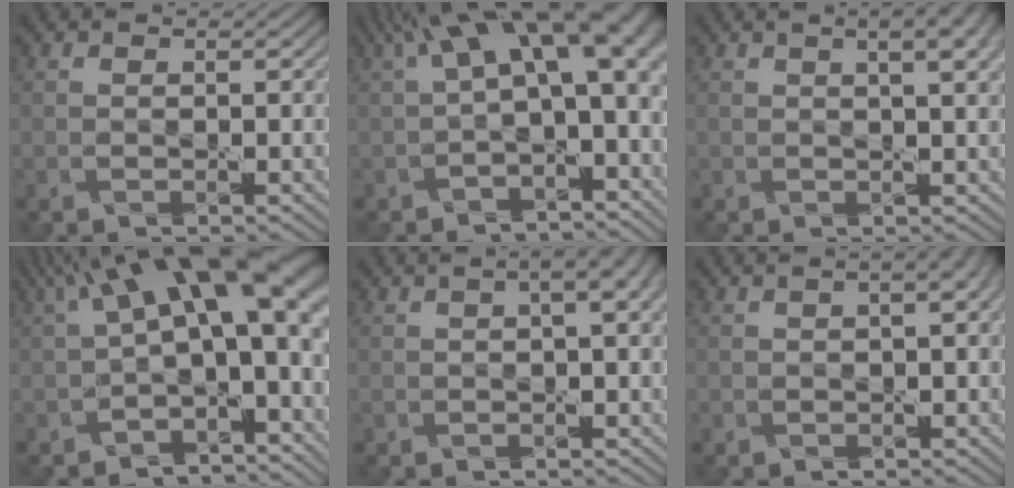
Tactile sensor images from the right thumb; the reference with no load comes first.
{"total": 12.2, "force": [2.6, 5.4, 10.6], "torque": [-0.159, 0.006, 0.050]}
{"total": 6.6, "force": [2.8, 2.1, 5.5], "torque": [-0.060, 0.017, 0.022]}
{"total": 14.9, "force": [2.9, 6.3, 13.2], "torque": [-0.201, 0.003, 0.057]}
{"total": 4.1, "force": [1.2, 1.1, 3.7], "torque": [-0.051, 0.016, 0.011]}
{"total": 4.6, "force": [1.2, 1.8, 4.1], "torque": [-0.048, 0.018, 0.003]}